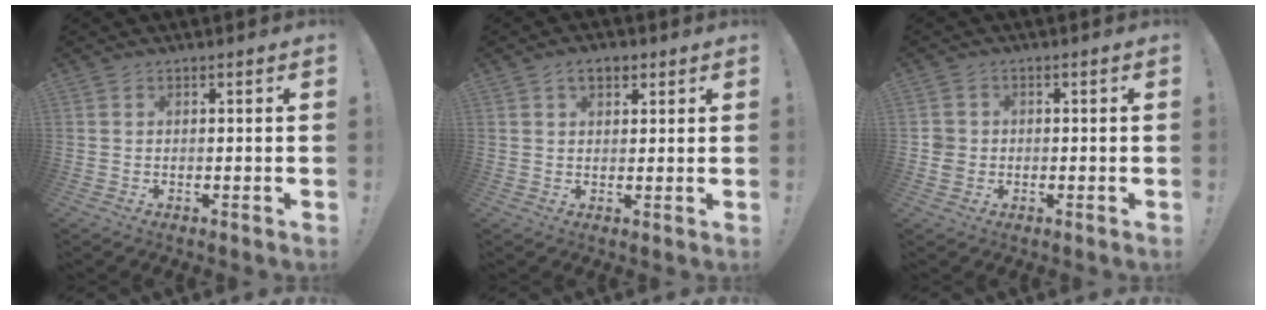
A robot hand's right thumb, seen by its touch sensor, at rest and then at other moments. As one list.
[{"total": 4.4, "force": [2.3, 2.7, 2.7], "torque": [-0.038, 0.000, 0.038]}, {"total": 4.0, "force": [-0.5, 3.8, 1.4], "torque": [-0.031, 0.010, -0.006]}]